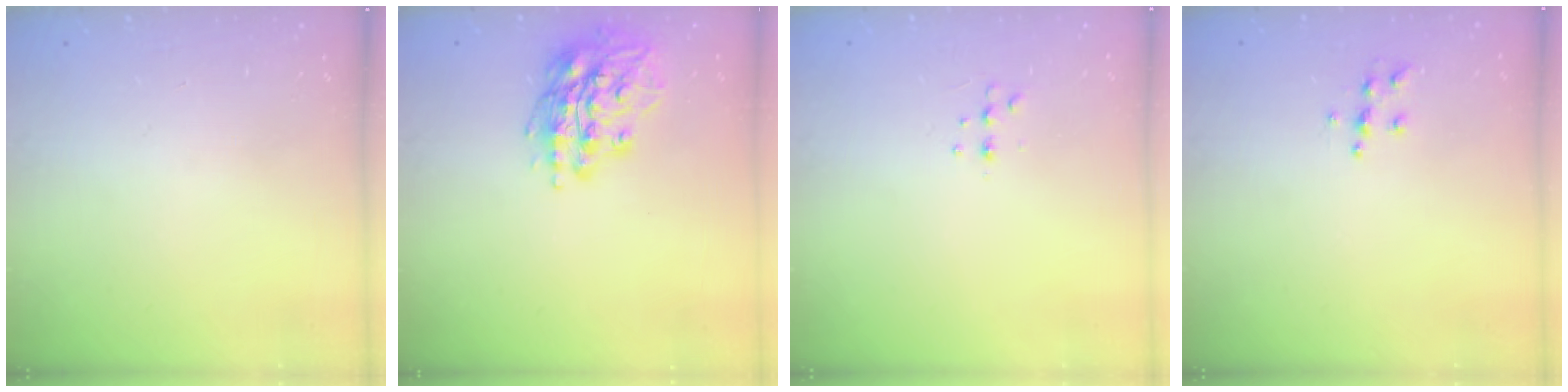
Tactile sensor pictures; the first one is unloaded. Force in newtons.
{"total": 16.0, "press": 16.0, "slide": 1.4}
{"total": 4.1, "press": 3.9, "slide": 1.3}
{"total": 5.9, "press": 5.9, "slide": 0.5}